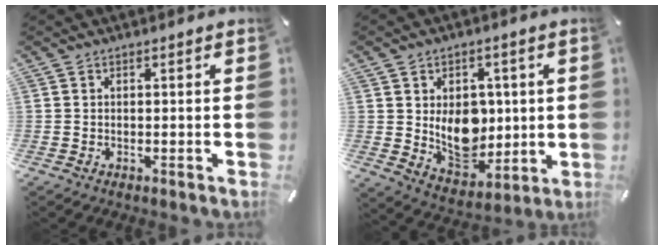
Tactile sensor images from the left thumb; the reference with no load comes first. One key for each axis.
{"total": 11.6, "fx": 1.1, "fy": 9.2, "fz": 7.1, "tx": -0.096, "ty": -0.006, "tz": 0.027}